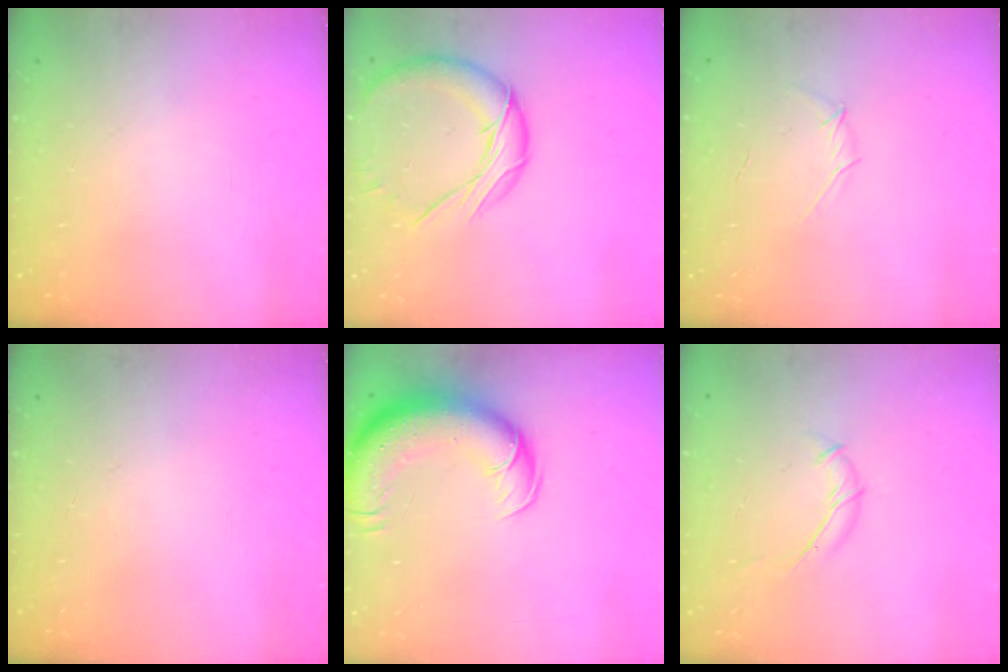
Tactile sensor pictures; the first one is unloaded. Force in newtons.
{"total": 13.3, "press": 13.2, "slide": 1.0}
{"total": 3.5, "press": 3.4, "slide": 0.8}
{"total": 0.0}
{"total": 16.2, "press": 15.7, "slide": 3.9}
{"total": 6.6, "press": 6.5, "slide": 1.4}